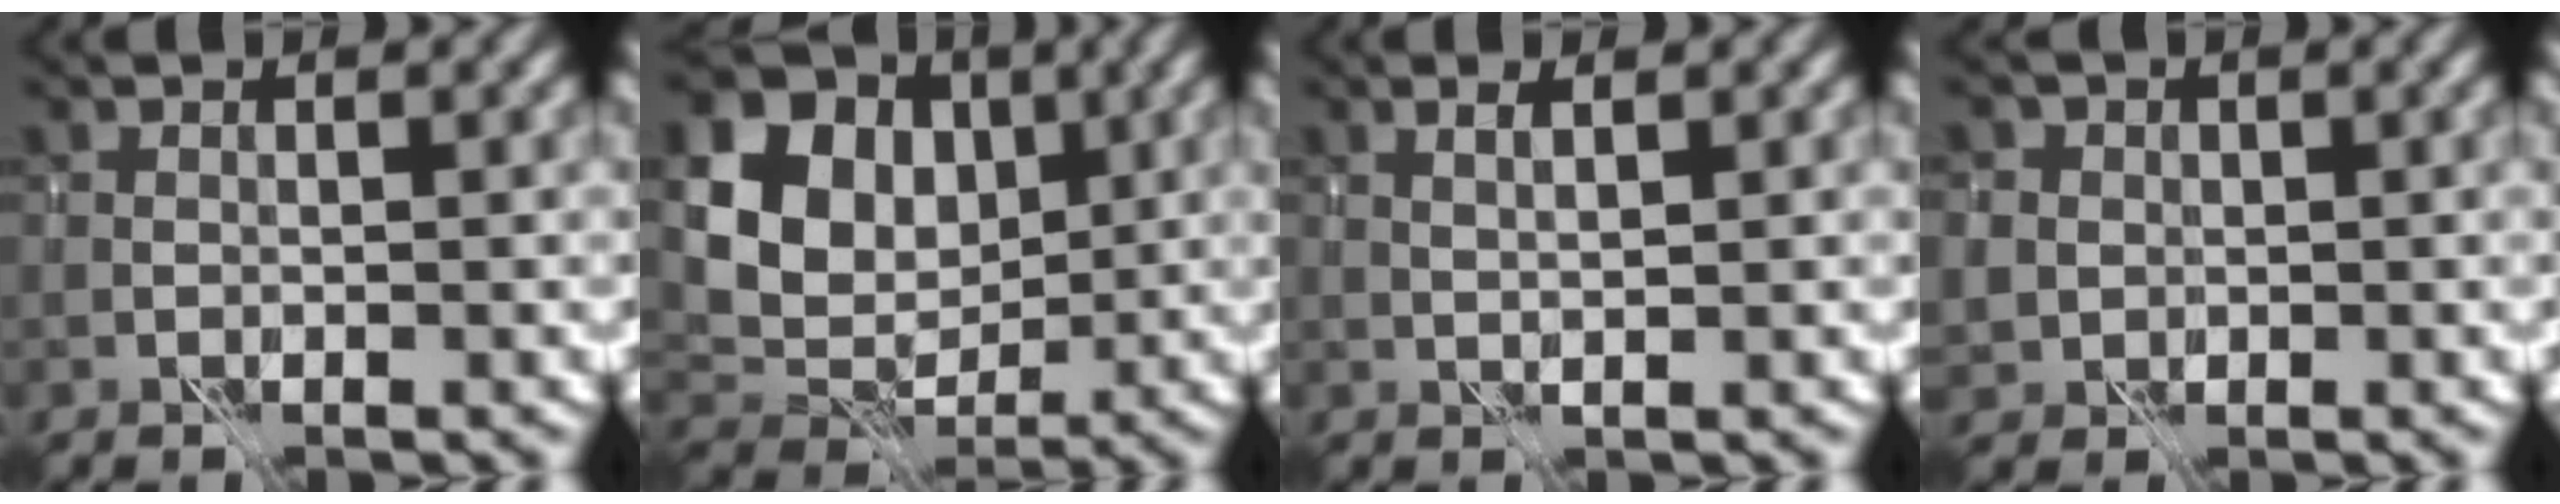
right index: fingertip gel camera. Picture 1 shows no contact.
{"total": 13.4, "force": [4.5, 10.7, 6.7], "torque": [-0.165, 0.040, 0.071]}
{"total": 1.3, "force": [1.0, -0.2, 0.8], "torque": [-0.020, 0.002, 0.018]}
{"total": 4.6, "force": [0.6, 4.3, 1.5], "torque": [-0.024, 0.024, -0.017]}